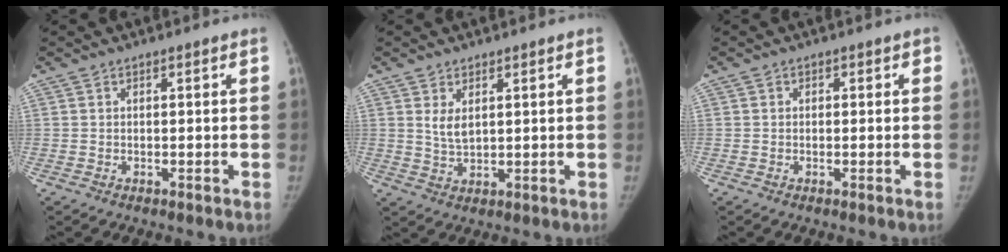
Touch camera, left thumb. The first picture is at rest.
{"total": 3.4, "force": [1.4, 1.8, 2.5], "torque": [-0.040, -0.012, 0.034]}
{"total": 0.9, "force": [0.1, 0.9, 0.2], "torque": [0.010, 0.003, -0.005]}